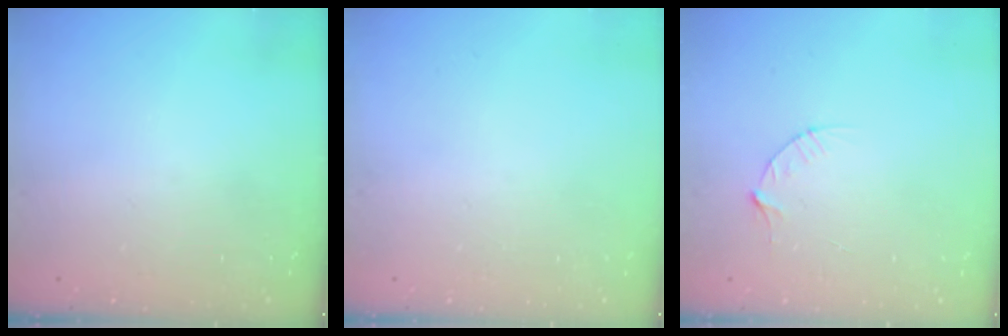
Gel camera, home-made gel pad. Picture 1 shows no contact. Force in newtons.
{"total": 0.0}
{"total": 4.1, "press": 4.1, "slide": 0.4}